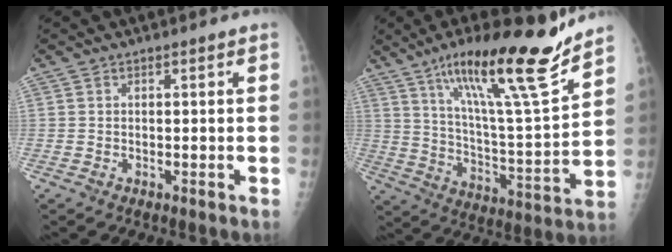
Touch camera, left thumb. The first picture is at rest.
{"total": 22.8, "force": [15.8, 2.9, 16.2], "torque": [-0.240, -0.075, 0.264]}